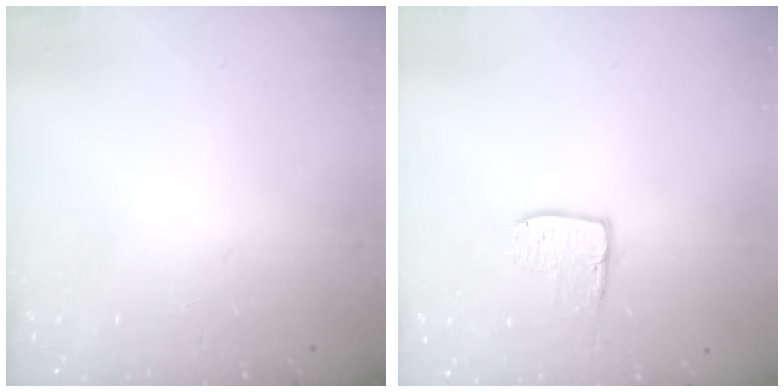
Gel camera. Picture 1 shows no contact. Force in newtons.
{"total": 8.4, "press": 8.4, "slide": 0.3}